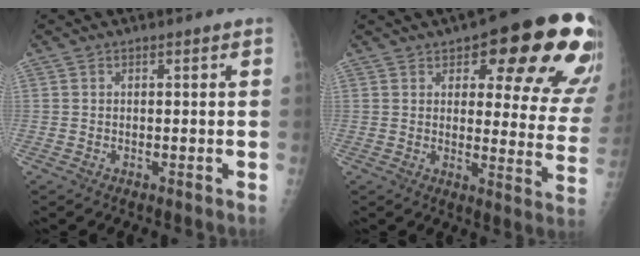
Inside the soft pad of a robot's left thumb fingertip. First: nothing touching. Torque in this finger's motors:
{"motor_torque": [0.45, 0.74, 0.32, -0.19, 0.11]}